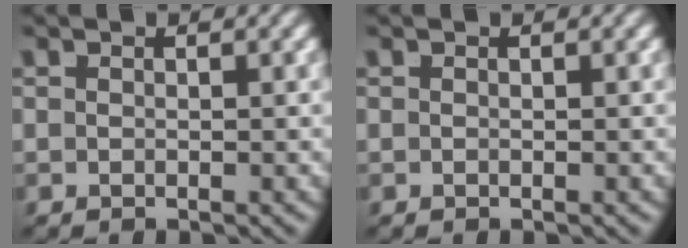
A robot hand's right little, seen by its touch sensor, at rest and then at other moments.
{"total": 0.0}